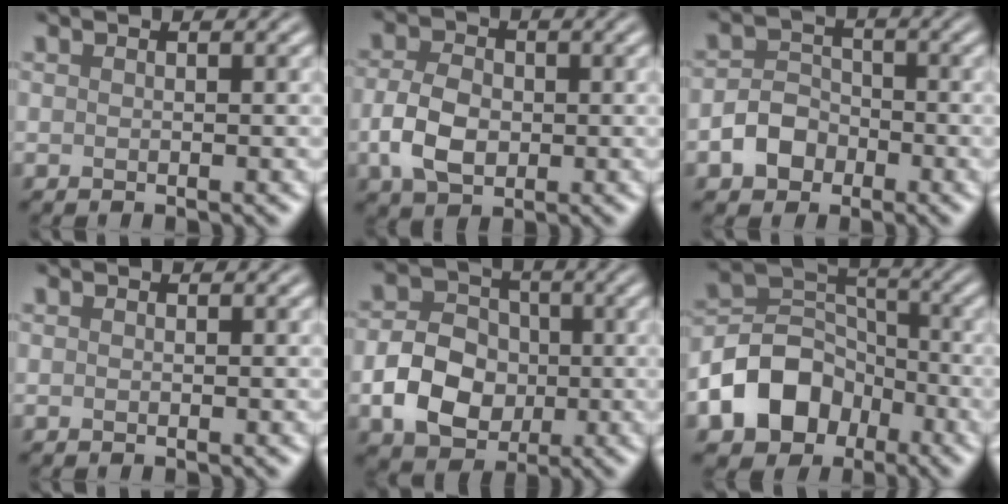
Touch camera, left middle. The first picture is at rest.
{"total": 4.7, "force": [-0.7, 3.4, 3.2], "torque": [-0.070, -0.001, -0.018]}
{"total": 3.3, "force": [-1.5, 2.5, 1.5], "torque": [-0.026, 0.005, -0.031]}
{"total": 0.0}
{"total": 6.3, "force": [-1.4, 5.0, 3.6], "torque": [-0.068, 0.003, -0.032]}
{"total": 8.5, "force": [-4.0, 6.4, 3.9], "torque": [-0.063, 0.002, -0.084]}